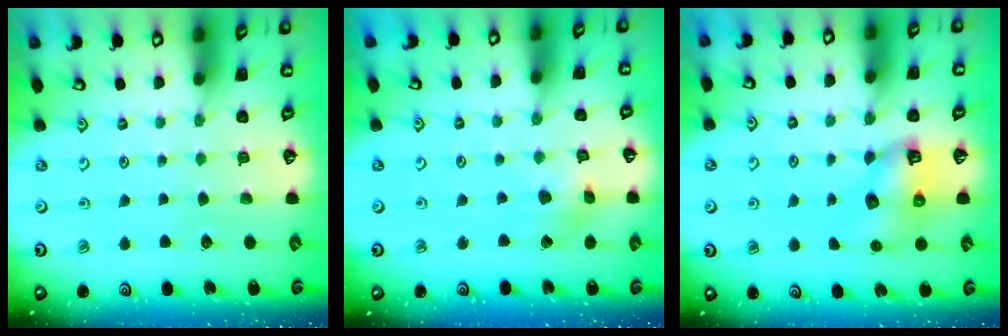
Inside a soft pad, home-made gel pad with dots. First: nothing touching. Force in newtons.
{"total": 4.8, "press": 4.7, "slide": 0.6}
{"total": 7.8, "press": 7.8, "slide": 0.9}